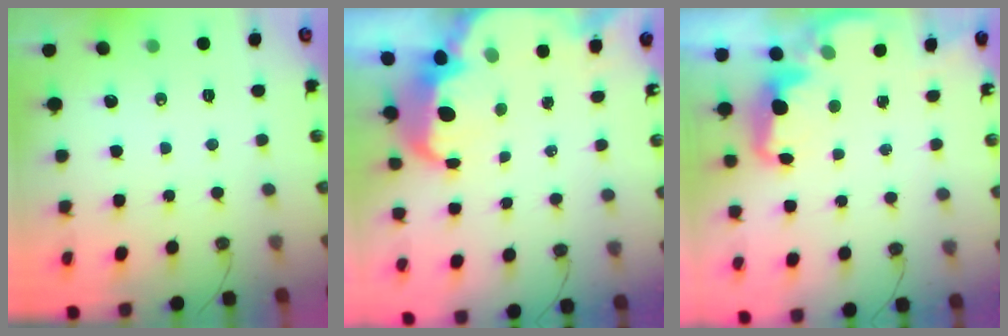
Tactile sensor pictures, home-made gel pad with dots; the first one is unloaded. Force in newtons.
{"total": 9.0, "press": 9.0, "slide": 0.6}
{"total": 2.6, "press": 2.5, "slide": 0.5}